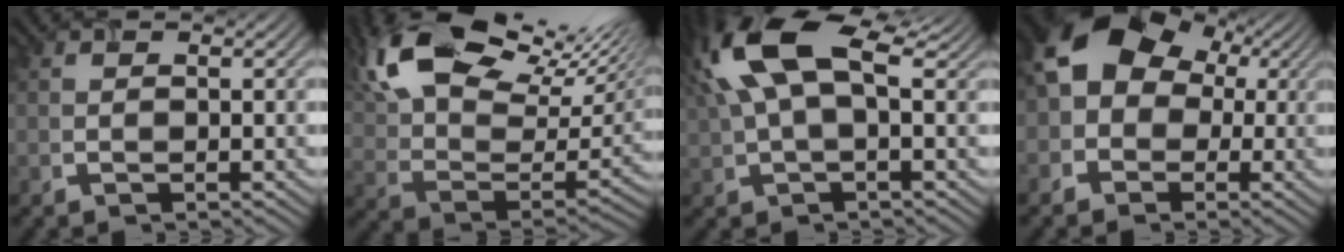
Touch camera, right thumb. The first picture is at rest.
{"total": 21.2, "force": [12.8, 9.4, 14.0], "torque": [-0.295, 0.060, 0.202]}
{"total": 13.8, "force": [4.6, 6.2, 11.4], "torque": [-0.262, 0.021, 0.088]}
{"total": 11.8, "force": [1.2, 9.8, 6.5], "torque": [-0.117, 0.033, -0.005]}